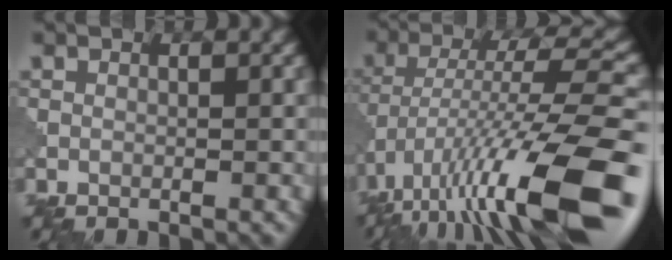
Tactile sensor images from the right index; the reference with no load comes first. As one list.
[{"total": 14.7, "force": [-6.3, 3.9, 12.7], "torque": [-0.225, 0.011, -0.101]}]